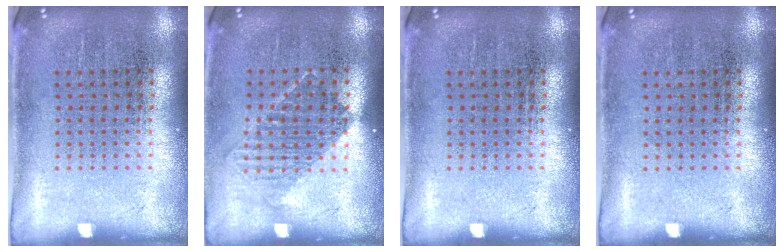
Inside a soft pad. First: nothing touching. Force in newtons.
{"total": 1.2, "press": 1.0, "slide": 0.7}
{"total": 0.0}
{"total": 0.0}